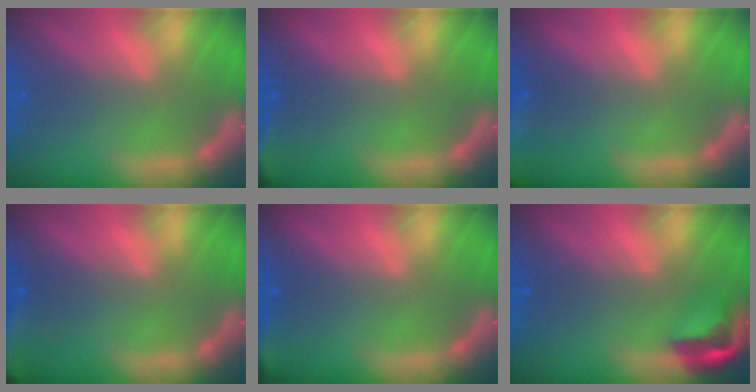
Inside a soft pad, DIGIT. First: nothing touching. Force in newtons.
{"total": 2.9}
{"total": 10.0}
{"total": 7.0}
{"total": 1.9}
{"total": 3.9}